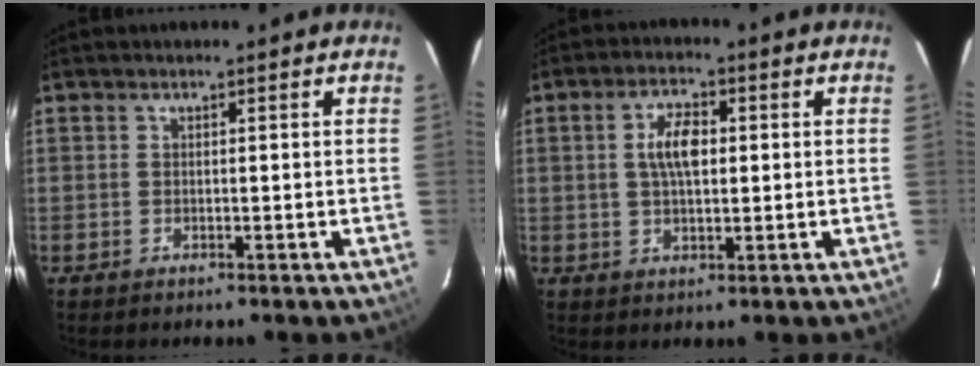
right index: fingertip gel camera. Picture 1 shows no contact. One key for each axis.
{"total": 6.0, "fx": 0.9, "fy": 2.9, "fz": 5.2, "tx": -0.096, "ty": 0.011, "tz": 0.018}